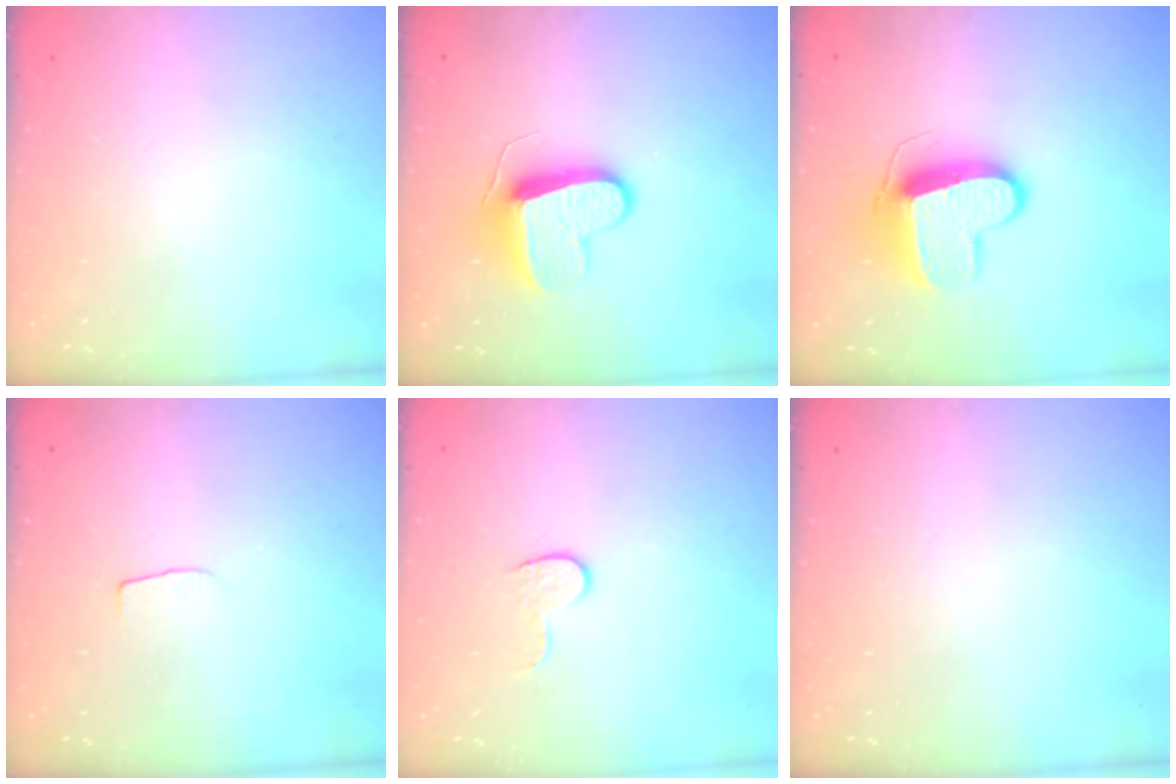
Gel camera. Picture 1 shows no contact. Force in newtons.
{"total": 10.3, "press": 10.2, "slide": 1.2}
{"total": 11.7, "press": 11.7, "slide": 0.9}
{"total": 3.7, "press": 3.7, "slide": 0.3}
{"total": 5.4, "press": 5.4, "slide": 0.5}
{"total": 0.0}